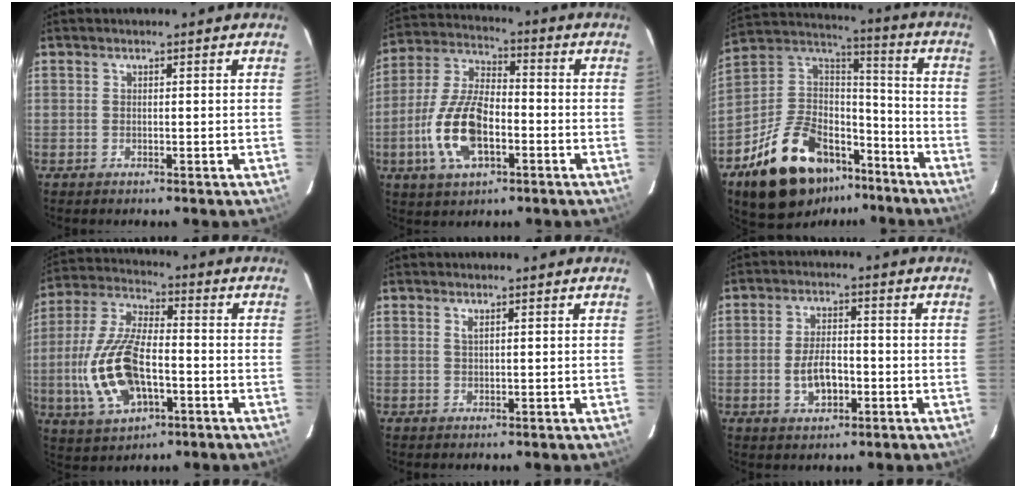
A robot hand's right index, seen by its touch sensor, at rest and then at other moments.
{"total": 13.9, "force": [-4.4, 6.4, 11.5], "torque": [-0.248, 0.003, -0.083]}
{"total": 23.6, "force": [-14.6, 13.4, 12.8], "torque": [-0.268, 0.042, -0.222]}
{"total": 16.3, "force": [-4.0, 7.8, 13.8], "torque": [-0.304, -0.003, -0.068]}
{"total": 0.7, "force": [0.5, 0.0, 0.6], "torque": [-0.011, 0.001, 0.009]}
{"total": 6.2, "force": [-1.8, 3.1, 5.1], "torque": [-0.102, 0.003, -0.026]}